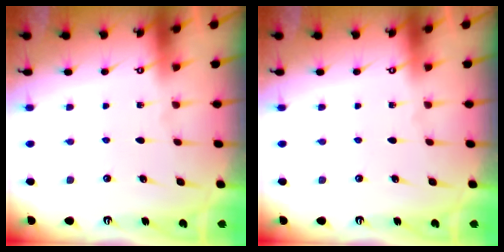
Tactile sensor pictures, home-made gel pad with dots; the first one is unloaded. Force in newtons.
{"total": 0.0}